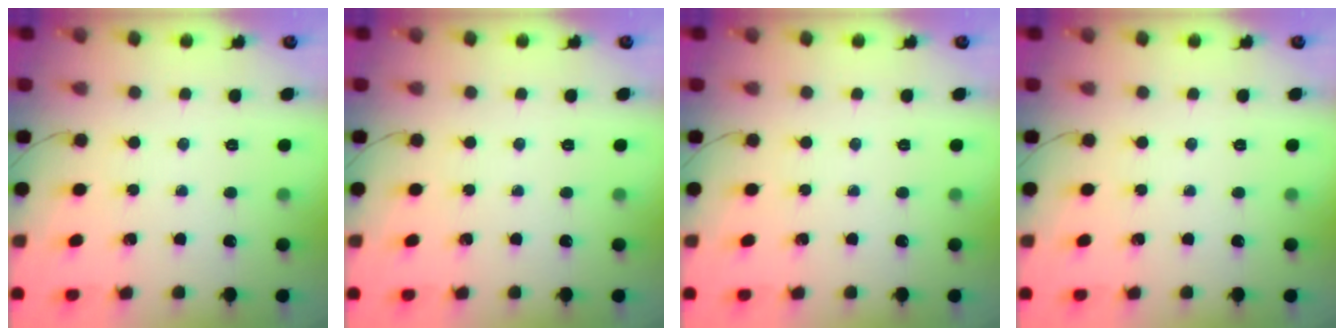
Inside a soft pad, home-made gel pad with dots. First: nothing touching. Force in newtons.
{"total": 0.0}
{"total": 0.0}
{"total": 0.0}